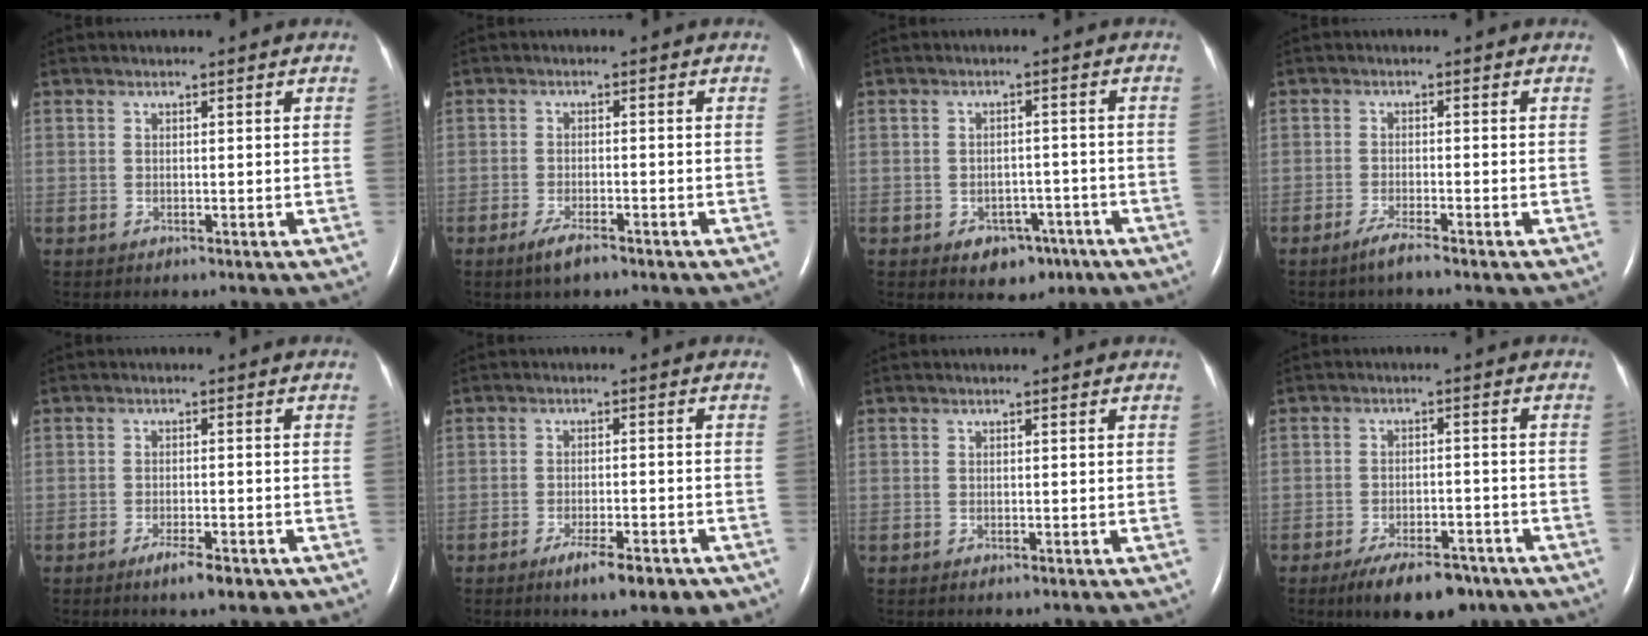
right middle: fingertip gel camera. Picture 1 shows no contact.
{"total": 3.3, "force": [-2.4, 0.7, 2.2], "torque": [-0.052, -0.005, -0.042]}
{"total": 5.0, "force": [-2.7, 3.5, 2.3], "torque": [-0.026, 0.012, -0.026]}
{"total": 2.4, "force": [-2.0, -0.3, 1.4], "torque": [-0.039, -0.006, -0.040]}
{"total": 4.2, "force": [-2.8, 1.0, 3.0], "torque": [-0.052, -0.003, -0.038]}
{"total": 6.7, "force": [-4.5, 1.4, 4.7], "torque": [-0.067, -0.006, -0.060]}
{"total": 0.0}
{"total": 9.7, "force": [-7.1, 3.7, 5.5], "torque": [-0.085, -0.004, -0.111]}